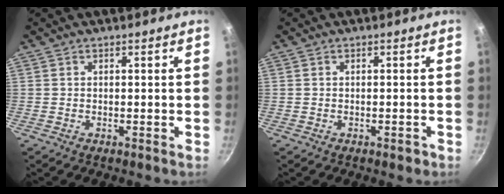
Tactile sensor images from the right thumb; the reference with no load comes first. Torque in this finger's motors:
{"motor_torque": [-0.29, 0.18, -0.29, 0.20, 0.05]}